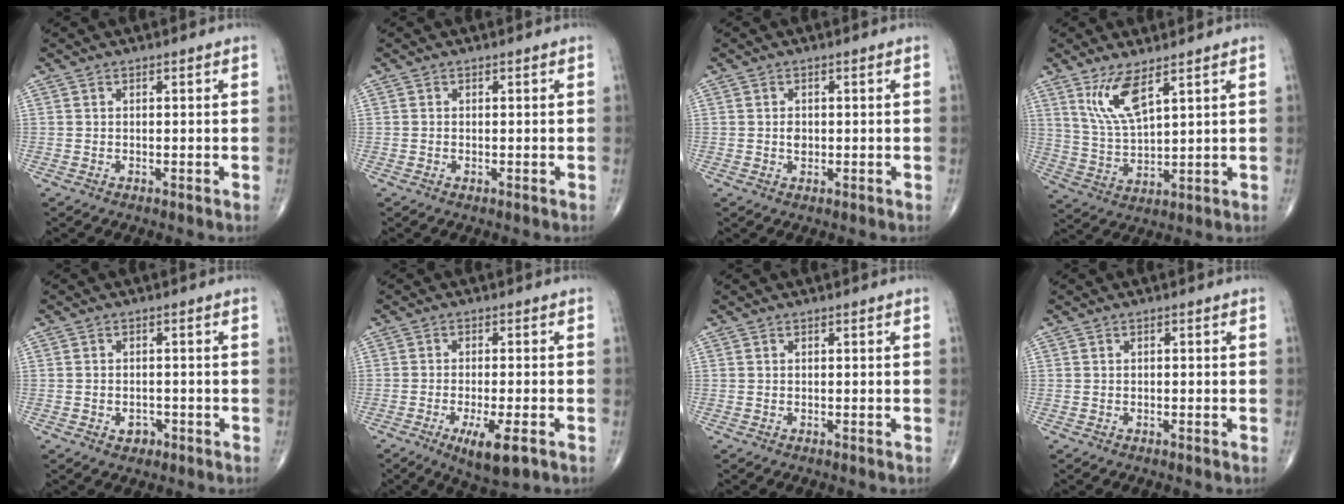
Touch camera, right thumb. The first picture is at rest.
{"total": 0.0}
{"total": 1.6, "force": [-0.1, 1.2, 1.1], "torque": [-0.012, 0.002, 0.000]}
{"total": 8.3, "force": [4.8, 2.3, 6.4], "torque": [-0.126, -0.031, 0.105]}
{"total": 2.3, "force": [-1.0, 1.8, 1.1], "torque": [-0.004, 0.006, -0.010]}
{"total": 7.7, "force": [-3.6, 2.0, 6.5], "torque": [-0.108, -0.010, -0.055]}
{"total": 0.0}
{"total": 0.0}